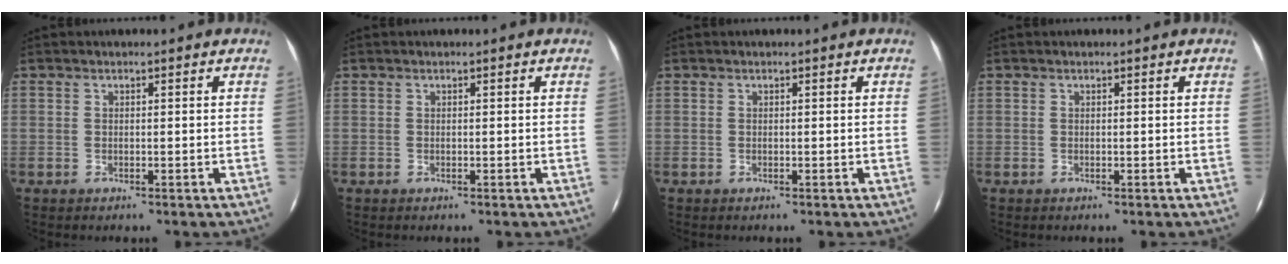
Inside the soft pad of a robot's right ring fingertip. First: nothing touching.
{"total": 0.0}
{"total": 0.0}
{"total": 0.0}